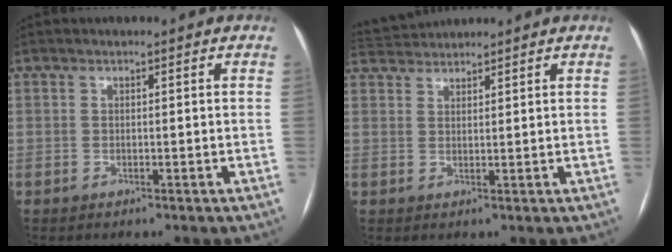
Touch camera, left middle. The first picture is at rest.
{"total": 4.0, "force": [4.0, 0.2, 0.0], "torque": [-0.008, 0.027, 0.076]}